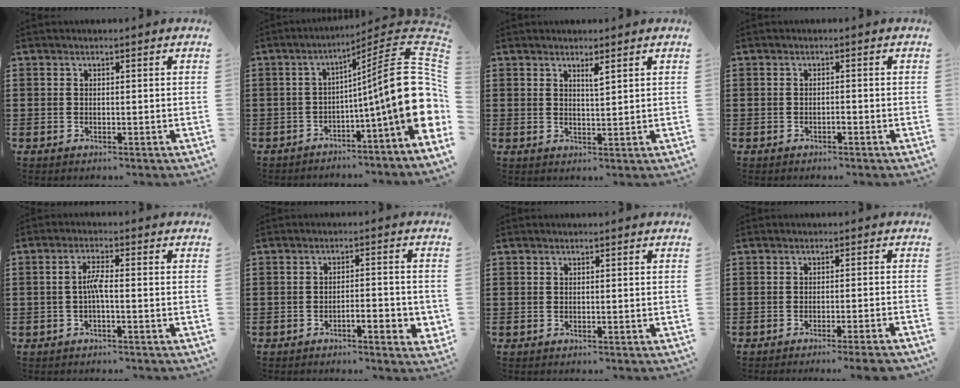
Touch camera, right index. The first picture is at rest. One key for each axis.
{"total": 15.9, "fx": -0.9, "fy": 2.8, "fz": 15.6, "tx": -0.219, "ty": -0.029, "tz": -0.023}
{"total": 1.9, "fx": 1.4, "fy": 0.2, "fz": 1.3, "tx": -0.019, "ty": -0.003, "tz": 0.022}
{"total": 0.8, "fx": -0.6, "fy": 0.1, "fz": 0.6, "tx": -0.012, "ty": -0.003, "tz": -0.010}
{"total": 3.0, "fx": -0.7, "fy": 0.4, "fz": 2.9, "tx": -0.063, "ty": 0.001, "tz": -0.018}
{"total": 3.6, "fx": -1.8, "fy": 0.8, "fz": 3.1, "tx": -0.049, "ty": 0.003, "tz": -0.033}
{"total": 0.0}
{"total": 2.4, "fx": -2.0, "fy": -0.6, "fz": 1.3, "tx": -0.021, "ty": -0.006, "tz": -0.037}